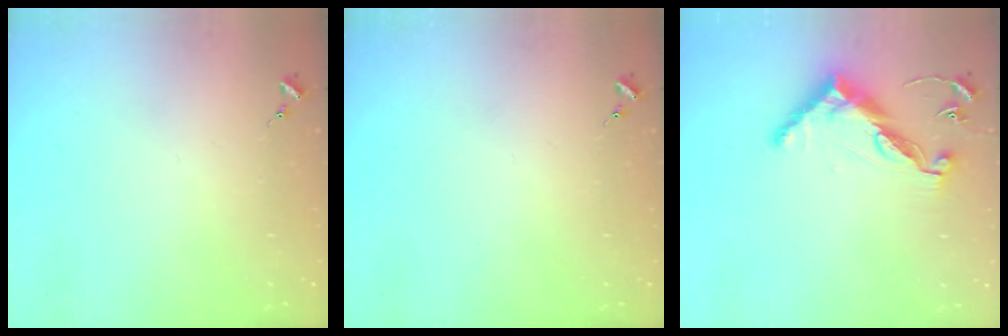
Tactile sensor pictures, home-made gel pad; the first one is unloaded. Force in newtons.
{"total": 0.0}
{"total": 11.6, "press": 11.6, "slide": 0.4}